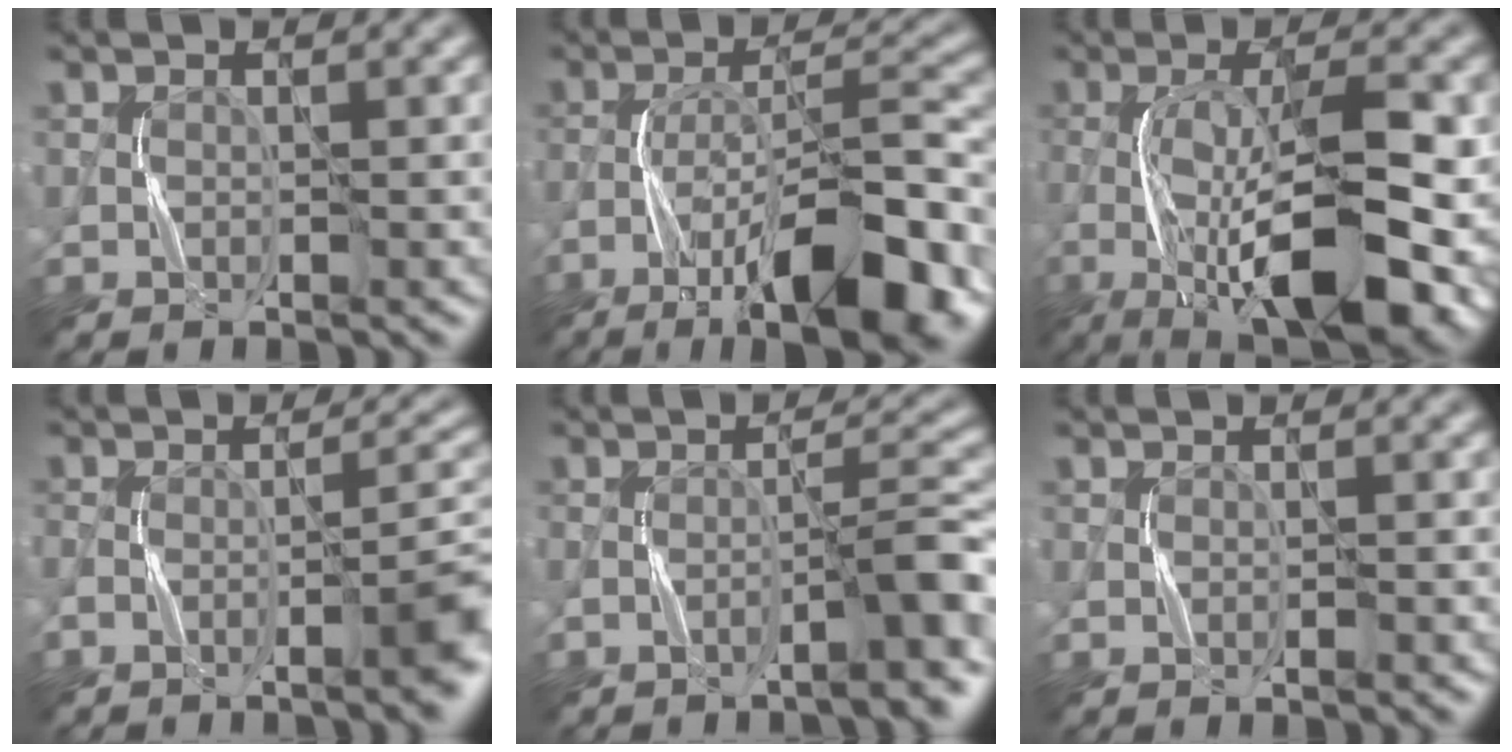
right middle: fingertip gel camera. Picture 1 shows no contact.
{"total": 11.7, "force": [-6.8, 3.1, 9.0], "torque": [-0.144, 0.014, -0.109]}
{"total": 12.8, "force": [-4.6, 4.2, 11.1], "torque": [-0.193, -0.003, -0.071]}
{"total": 4.8, "force": [-2.8, 1.0, 3.8], "torque": [-0.045, 0.008, -0.052]}
{"total": 4.4, "force": [-2.6, 0.4, 3.4], "torque": [-0.043, 0.019, -0.045]}
{"total": 0.8, "force": [-0.4, 0.1, 0.7], "torque": [-0.011, 0.001, -0.006]}